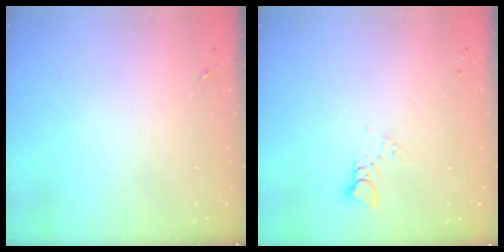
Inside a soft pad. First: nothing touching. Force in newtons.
{"total": 3.0, "press": 3.0, "slide": 0.3}